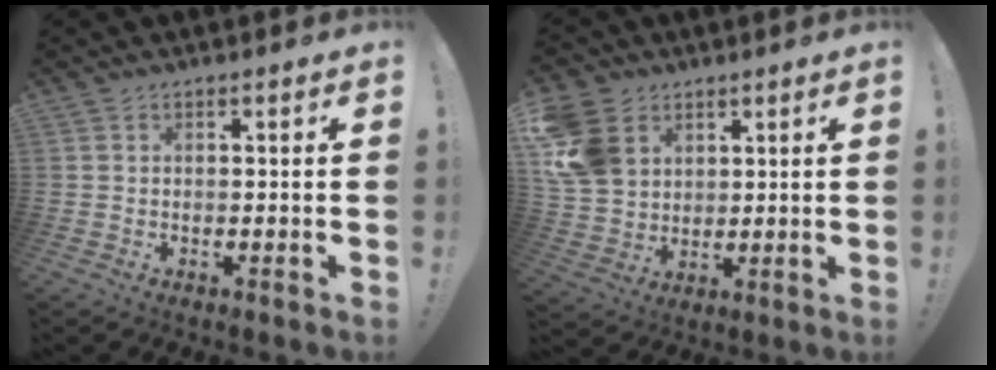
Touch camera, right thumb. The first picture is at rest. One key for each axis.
{"total": 13.4, "fx": 5.3, "fy": 10.6, "fz": 6.3, "tx": -0.126, "ty": -0.019, "tz": 0.110}